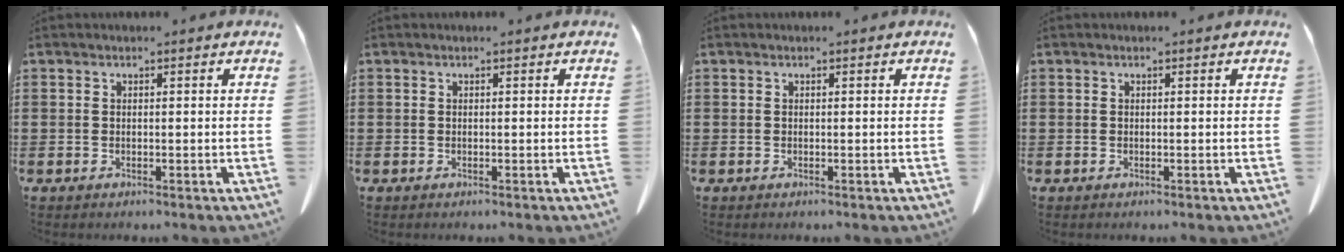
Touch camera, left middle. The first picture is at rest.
{"total": 0.0}
{"total": 0.0}
{"total": 0.0}